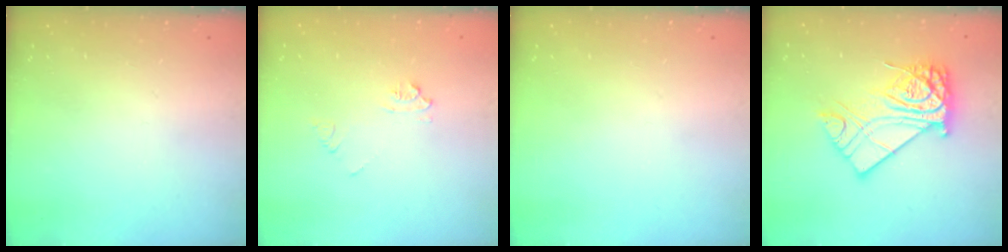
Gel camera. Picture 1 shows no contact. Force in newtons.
{"total": 5.0, "press": 4.9, "slide": 0.6}
{"total": 0.0}
{"total": 15.8, "press": 15.7, "slide": 1.3}